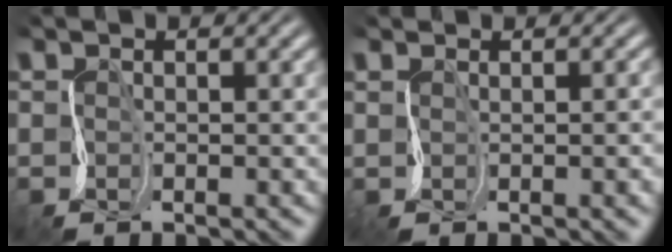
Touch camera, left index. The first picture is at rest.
{"total": 3.2, "force": [0.1, 1.6, 2.8], "torque": [-0.010, 0.010, 0.002]}